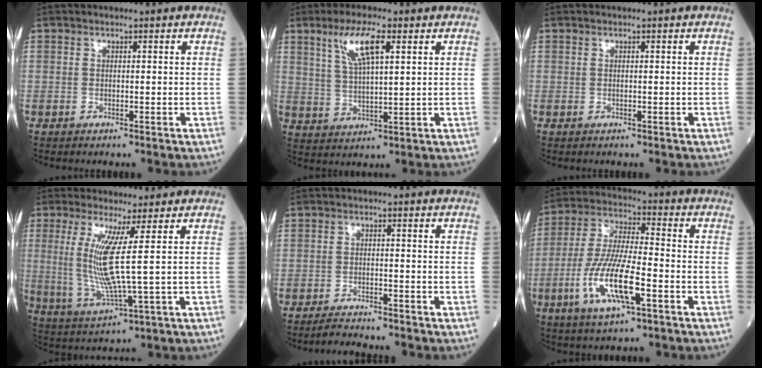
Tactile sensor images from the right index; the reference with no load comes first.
{"total": 7.5, "force": [3.8, 1.3, 6.4], "torque": [-0.131, 0.006, 0.076]}
{"total": 0.0}
{"total": 8.6, "force": [1.6, -0.8, 8.4], "torque": [-0.183, -0.020, 0.039]}
{"total": 3.5, "force": [-3.4, -0.3, 0.9], "torque": [-0.019, -0.015, -0.055]}
{"total": 13.0, "force": [-4.7, 2.4, 11.9], "torque": [-0.248, -0.010, -0.084]}